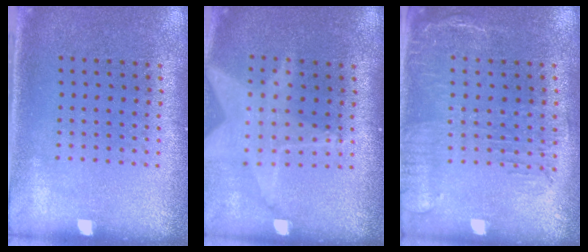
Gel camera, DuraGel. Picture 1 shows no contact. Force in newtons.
{"total": 1.8, "press": 1.5, "slide": 1.1}
{"total": 1.8, "press": 1.5, "slide": 1.1}